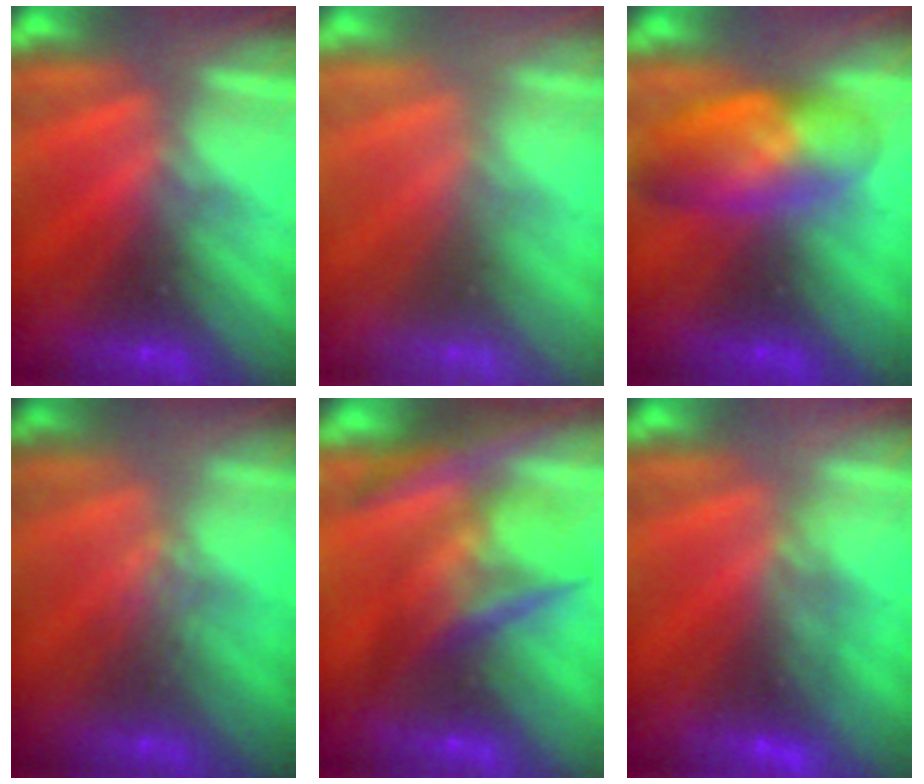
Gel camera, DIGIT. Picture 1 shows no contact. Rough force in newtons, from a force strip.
{"total": 2.4}
{"total": 7.4}
{"total": 2.9}
{"total": 10.8}
{"total": 3.9}